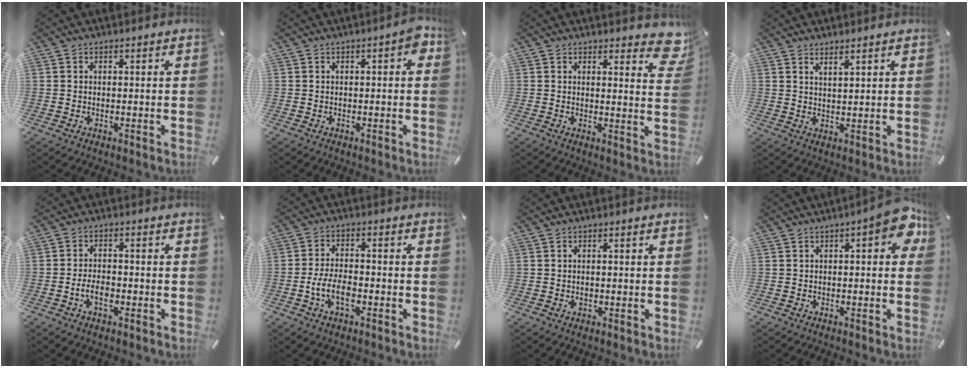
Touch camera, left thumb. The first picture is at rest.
{"total": 3.1, "force": [0.1, 1.2, 2.9], "torque": [-0.045, 0.008, -0.001]}
{"total": 6.7, "force": [4.7, 2.9, 3.8], "torque": [-0.022, -0.037, 0.075]}
{"total": 2.2, "force": [2.1, -0.4, 0.6], "torque": [-0.015, -0.009, 0.038]}
{"total": 4.1, "force": [-1.6, 2.2, 3.1], "torque": [-0.058, 0.009, -0.029]}
{"total": 6.3, "force": [-2.3, 3.1, 5.0], "torque": [-0.107, 0.007, -0.046]}
{"total": 0.8, "force": [-0.1, 0.6, 0.5], "torque": [-0.011, 0.002, -0.004]}
{"total": 8.0, "force": [2.2, 2.9, 7.2], "torque": [-0.084, -0.015, 0.032]}